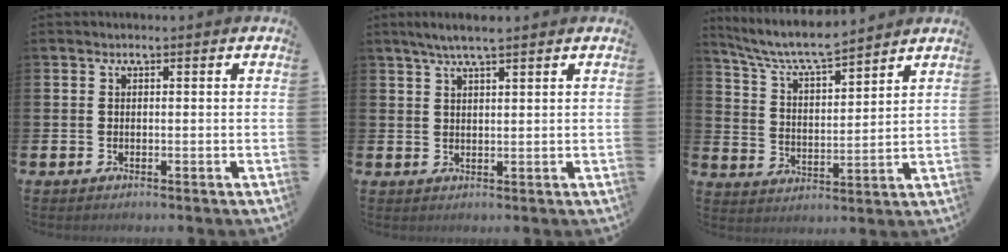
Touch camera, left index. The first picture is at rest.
{"total": 3.8, "force": [3.1, 0.5, 2.2], "torque": [-0.040, -0.007, 0.053]}
{"total": 7.0, "force": [6.5, 0.6, 2.5], "torque": [-0.080, -0.039, 0.113]}